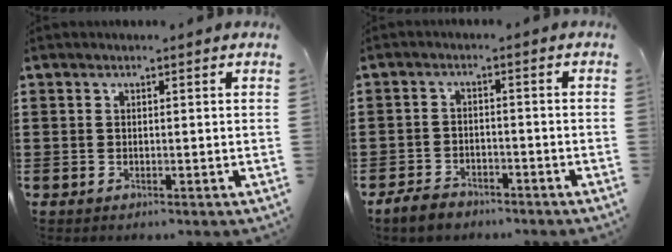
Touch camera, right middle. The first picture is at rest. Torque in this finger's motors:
{"motor_torque": [2.01, 0.10, 0.39, 0.08]}